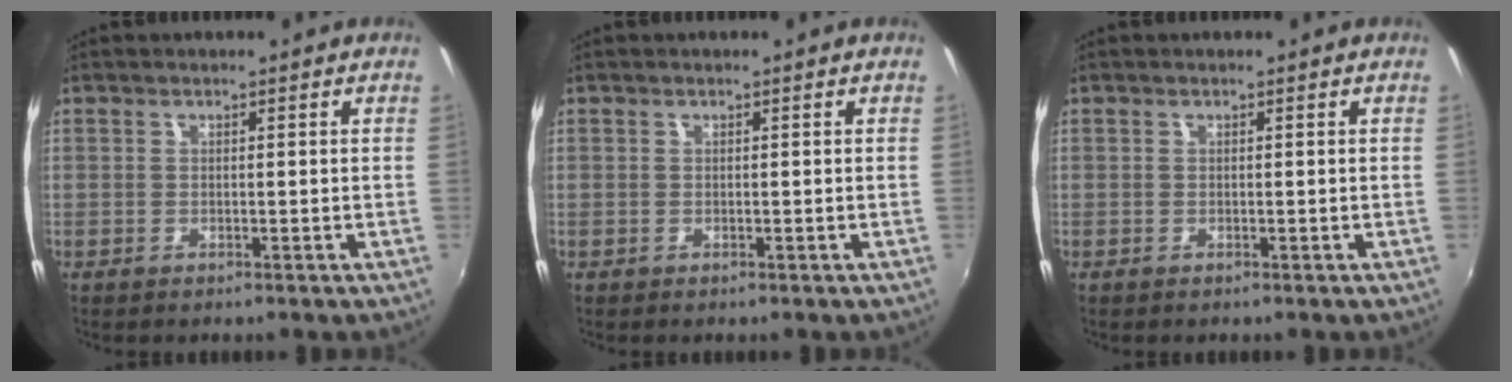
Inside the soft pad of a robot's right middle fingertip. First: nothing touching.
{"total": 0.0}
{"total": 0.0}